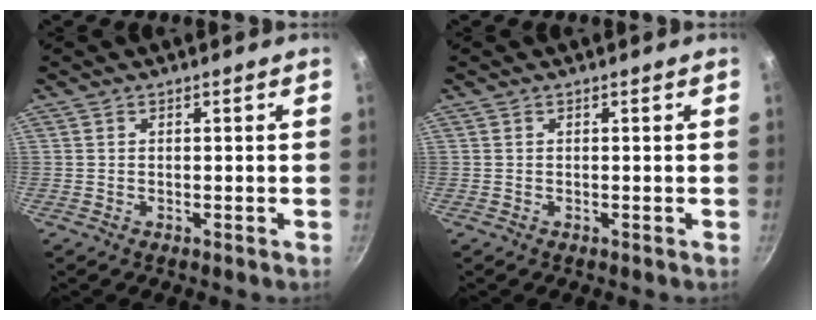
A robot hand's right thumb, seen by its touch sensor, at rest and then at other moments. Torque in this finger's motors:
{"motor_torque": [0.00, 0.00, 0.00, 0.00, 0.00]}